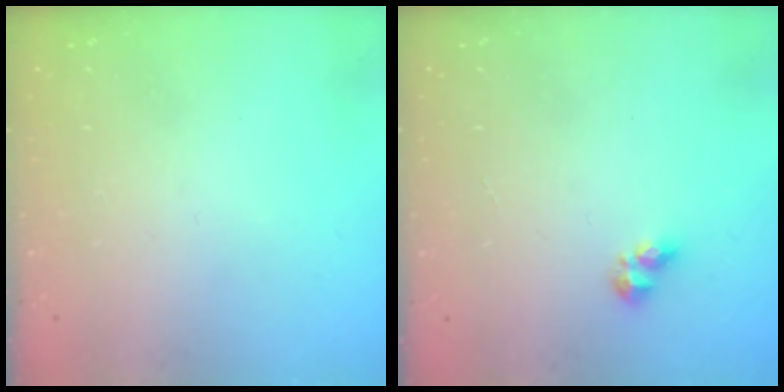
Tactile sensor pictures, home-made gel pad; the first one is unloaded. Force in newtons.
{"total": 4.8, "press": 4.8, "slide": 0.6}